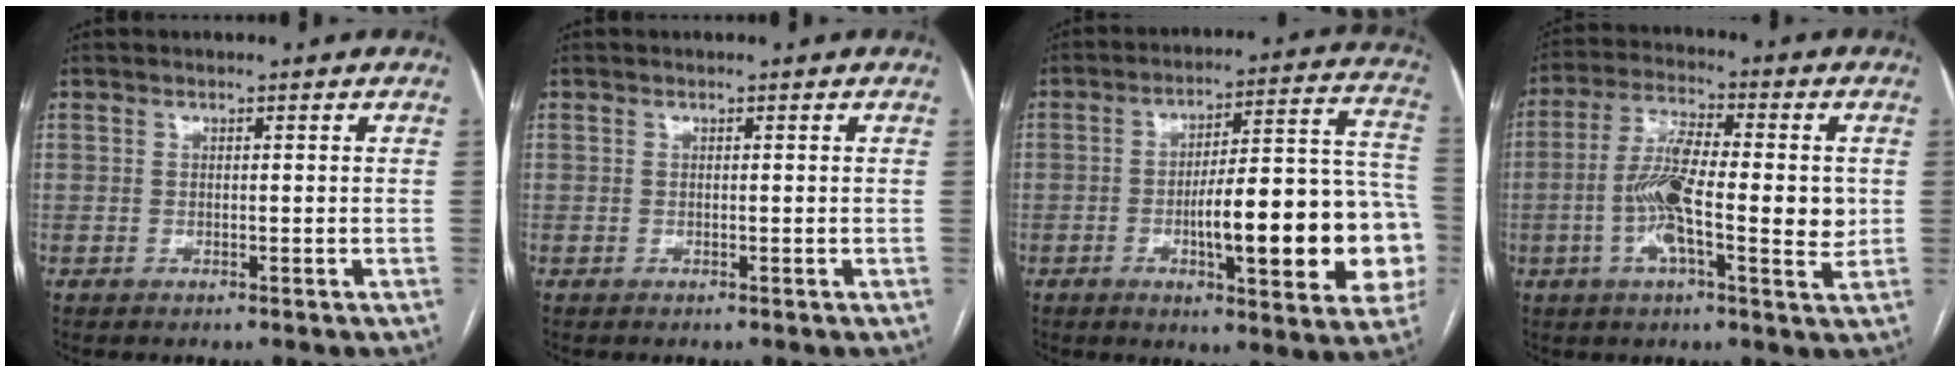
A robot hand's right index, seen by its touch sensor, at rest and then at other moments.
{"total": 0.0}
{"total": 21.4, "force": [-4.9, 4.4, 20.3], "torque": [-0.211, 0.034, -0.056]}
{"total": 12.5, "force": [-1.1, 3.4, 12.0], "torque": [-0.217, 0.005, -0.025]}